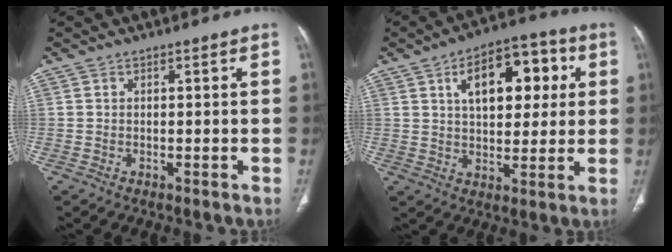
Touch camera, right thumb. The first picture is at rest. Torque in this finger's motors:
{"motor_torque": [-0.14, 0.62, 1.15, 0.35, 0.27]}